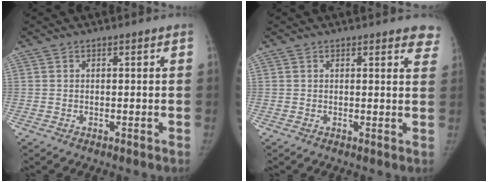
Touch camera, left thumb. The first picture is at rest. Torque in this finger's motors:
{"motor_torque": [1.26, 0.59, 0.51, -0.09, 0.06]}